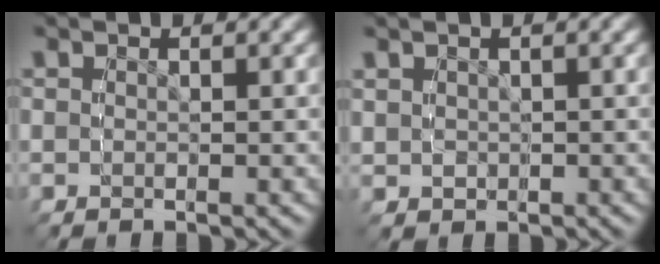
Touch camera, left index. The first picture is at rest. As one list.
[{"total": 2.4, "force": [1.0, 2.1, 0.6], "torque": [-0.019, -0.009, 0.028]}]